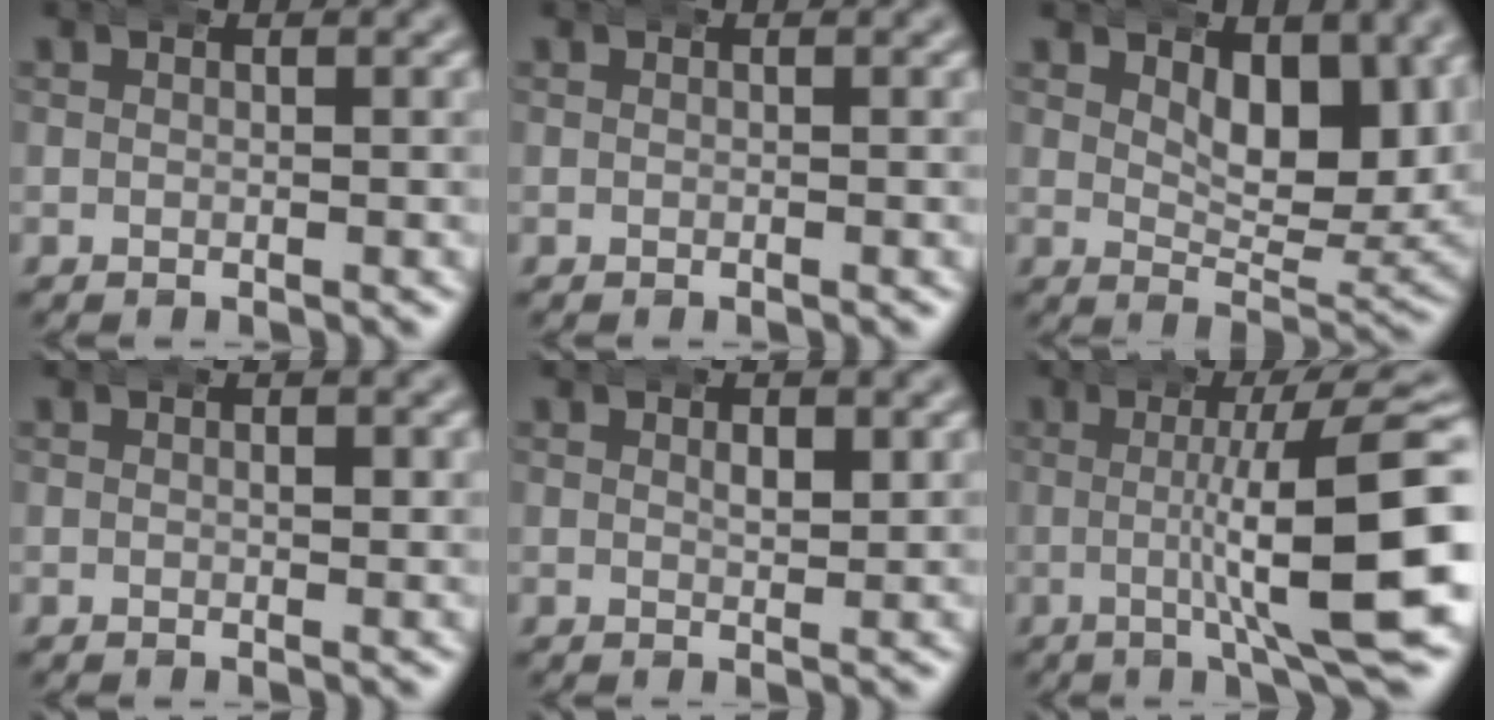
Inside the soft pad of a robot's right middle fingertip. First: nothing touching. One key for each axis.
{"total": 0.0}
{"total": 6.6, "fx": 3.0, "fy": 2.8, "fz": 5.1, "tx": -0.076, "ty": -0.021, "tz": 0.050}
{"total": 0.9, "fx": 0.3, "fy": 0.4, "fz": 0.7, "tx": -0.008, "ty": 0.000, "tz": 0.002}
{"total": 1.7, "fx": 0.8, "fy": 0.7, "fz": 1.3, "tx": -0.014, "ty": -0.001, "tz": 0.013}
{"total": 11.1, "fx": 0.3, "fy": 2.4, "fz": 10.8, "tx": -0.144, "ty": 0.009, "tz": 0.004}